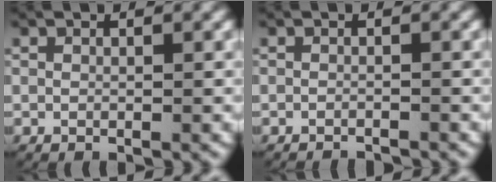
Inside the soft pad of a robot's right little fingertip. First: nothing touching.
{"total": 2.1, "force": [-2.0, 0.2, 0.2], "torque": [-0.006, -0.010, -0.029]}